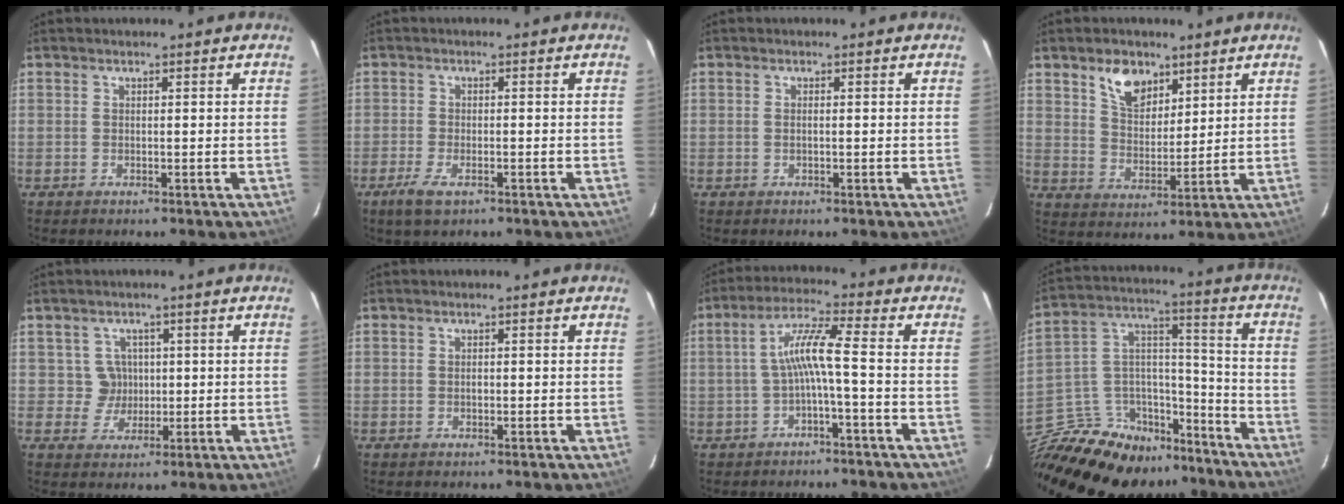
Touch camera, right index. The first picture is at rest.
{"total": 4.4, "force": [-2.7, 1.6, 3.1], "torque": [-0.077, -0.010, -0.050]}
{"total": 0.7, "force": [0.0, 0.1, 0.6], "torque": [-0.014, 0.002, -0.002]}
{"total": 7.6, "force": [4.8, 4.3, 4.1], "torque": [-0.067, 0.009, 0.092]}
{"total": 3.9, "force": [0.4, 3.9, 0.0], "torque": [-0.001, 0.017, 0.010]}
{"total": 0.6, "force": [-0.1, 0.5, 0.3], "torque": [-0.004, 0.000, -0.002]}
{"total": 6.2, "force": [-1.7, -0.3, 6.0], "torque": [-0.133, 0.014, -0.027]}
{"total": 23.6, "force": [-18.0, 12.7, 8.5], "torque": [-0.195, 0.070, -0.266]}